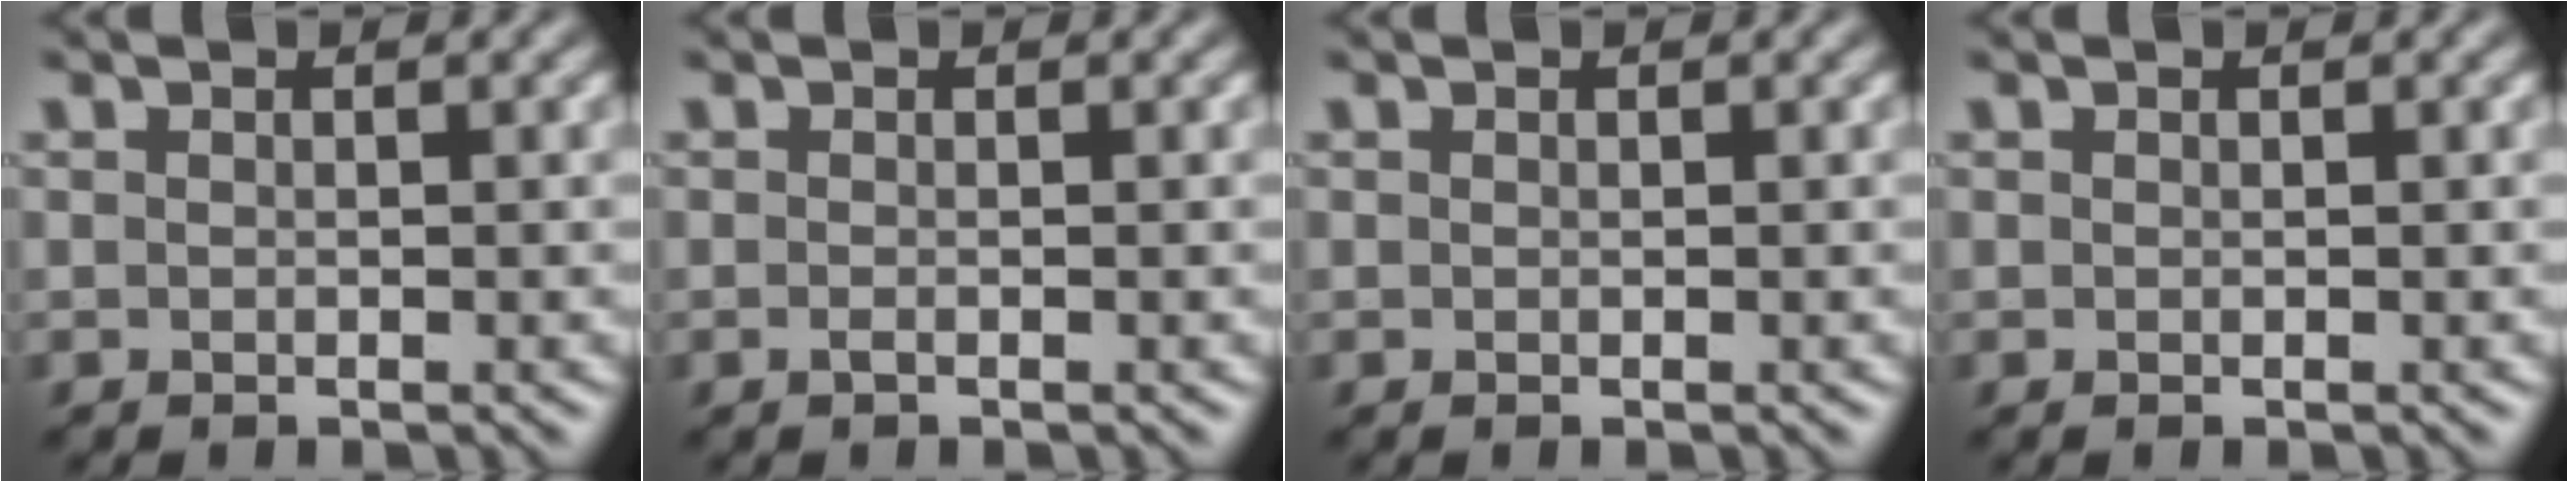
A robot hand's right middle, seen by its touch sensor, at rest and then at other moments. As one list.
[{"total": 0.6, "force": [-0.3, 0.1, 0.5], "torque": [-0.012, -0.003, -0.006]}, {"total": 0.0}, {"total": 0.0}]